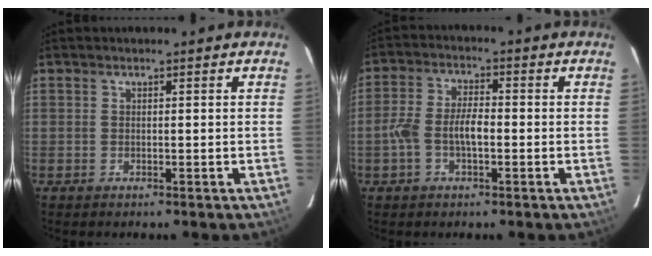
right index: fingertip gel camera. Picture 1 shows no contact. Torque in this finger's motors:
{"motor_torque": [0.87, -0.10, 0.49, 0.13]}